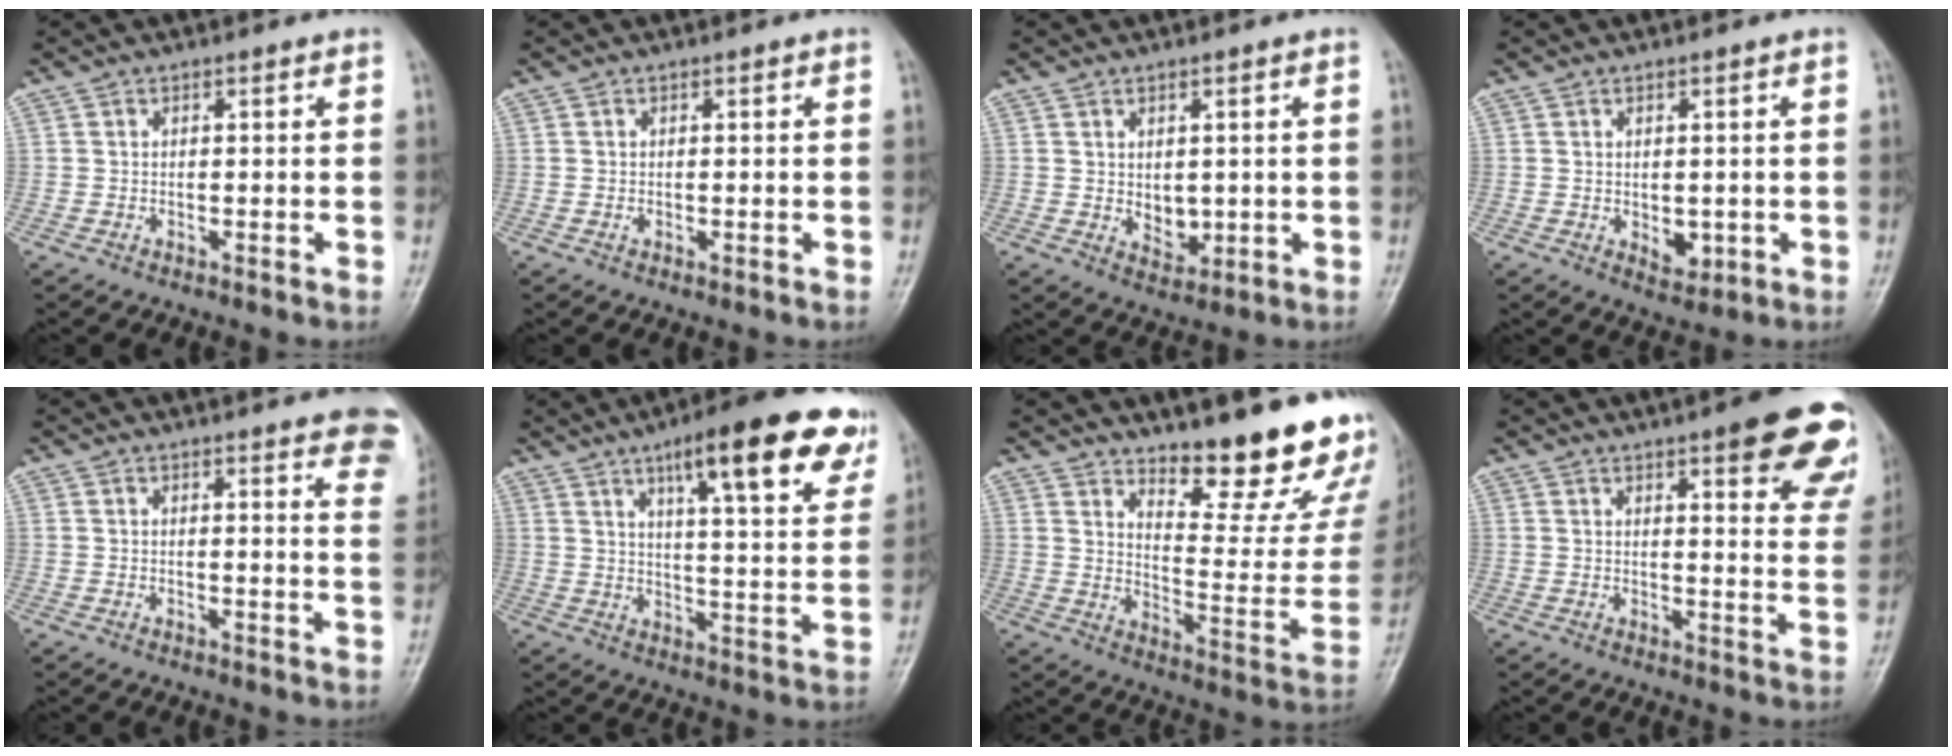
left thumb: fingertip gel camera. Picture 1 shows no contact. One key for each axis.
{"total": 0.6, "fx": 0.0, "fy": 0.4, "fz": 0.4, "tx": -0.007, "ty": 0.000, "tz": 0.001}
{"total": 4.1, "fx": 0.3, "fy": 3.0, "fz": 2.8, "tx": -0.027, "ty": -0.012, "tz": 0.017}
{"total": 3.6, "fx": -0.4, "fy": 2.4, "fz": 2.7, "tx": -0.024, "ty": -0.006, "tz": 0.003}
{"total": 12.1, "fx": 8.2, "fy": 2.9, "fz": 8.4, "tx": -0.077, "ty": -0.027, "tz": 0.078}
{"total": 19.5, "fx": 11.3, "fy": 4.6, "fz": 15.2, "tx": -0.181, "ty": -0.034, "tz": 0.157}
{"total": 21.3, "fx": 15.2, "fy": 5.6, "fz": 13.7, "tx": -0.149, "ty": -0.124, "tz": 0.215}
{"total": 17.0, "fx": 10.0, "fy": 4.3, "fz": 13.0, "tx": -0.130, "ty": -0.038, "tz": 0.110}